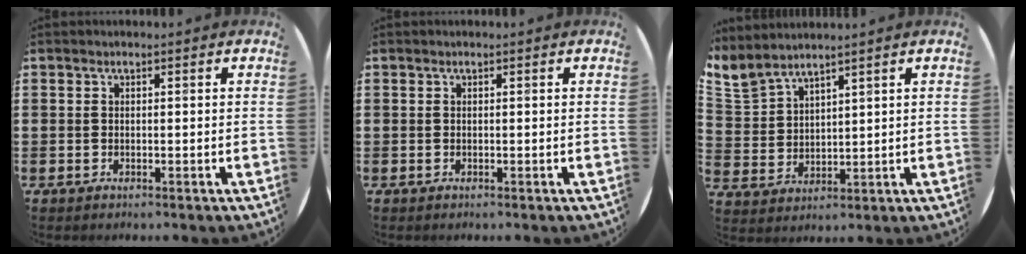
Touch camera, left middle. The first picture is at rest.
{"total": 0.0}
{"total": 3.8, "force": [3.7, 0.7, 0.4], "torque": [-0.021, -0.019, 0.067]}